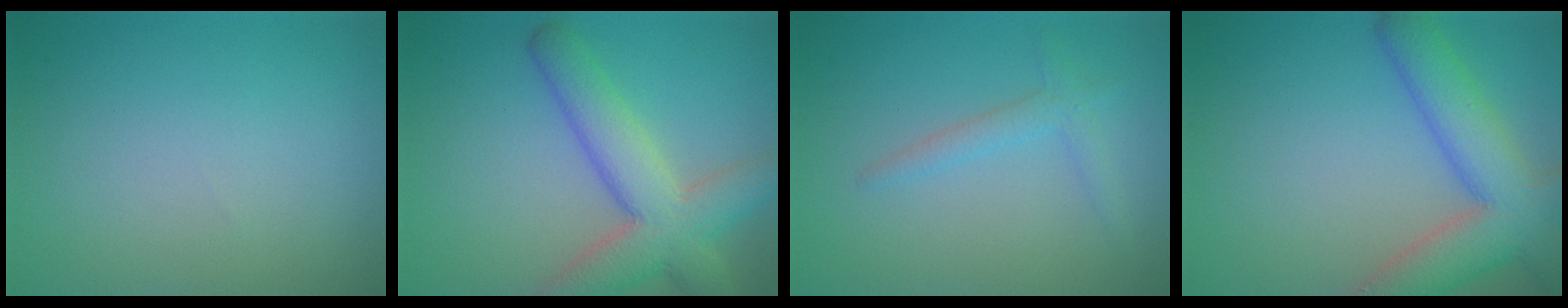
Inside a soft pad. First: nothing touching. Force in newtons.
{"total": 6.9, "press": 6.9, "slide": 0.3}
{"total": 1.6, "press": 1.6, "slide": 0.1}
{"total": 7.5, "press": 7.5, "slide": 0.4}